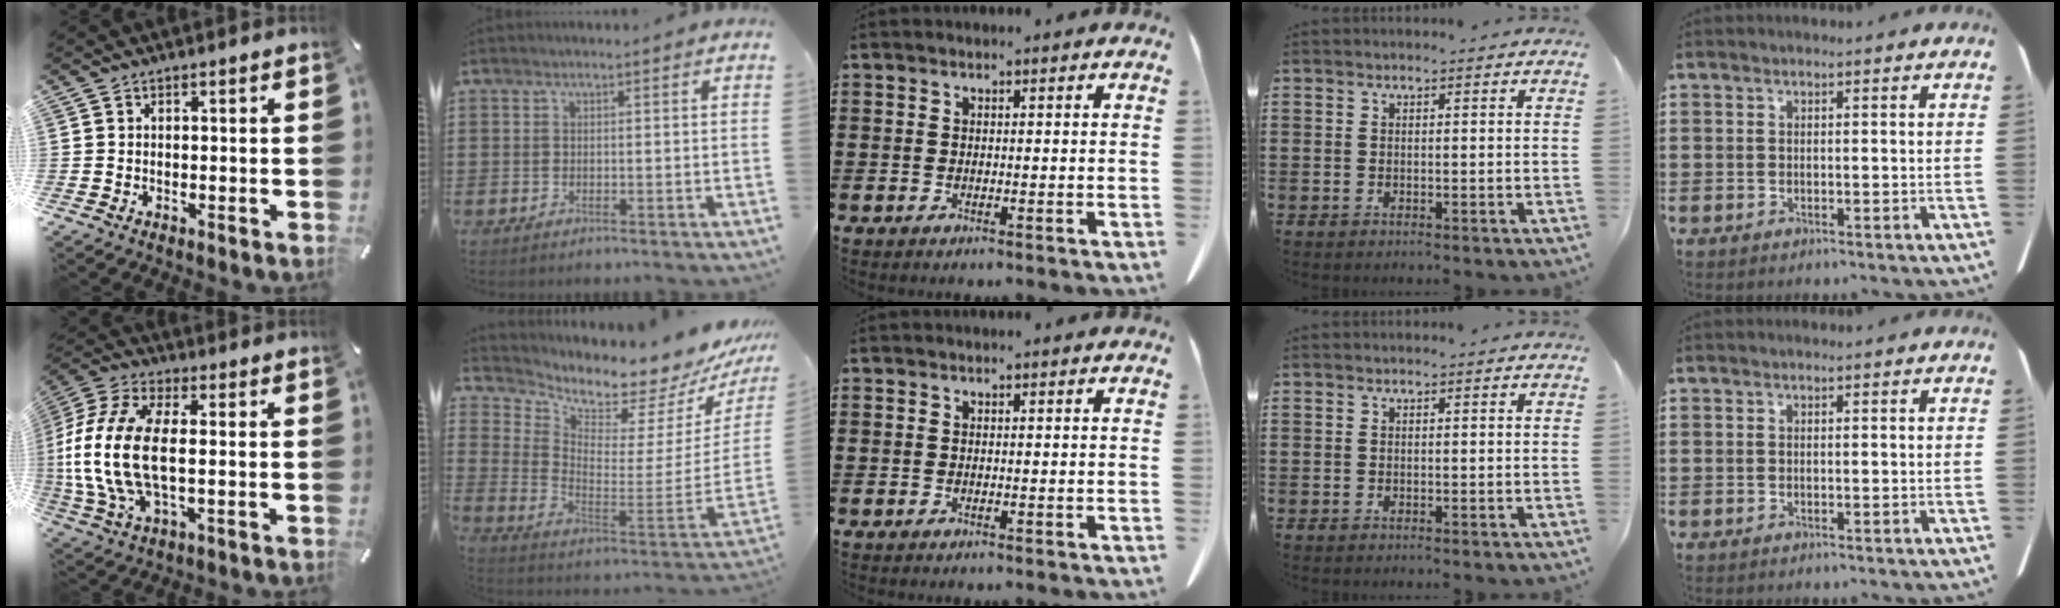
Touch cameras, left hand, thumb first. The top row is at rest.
{"thumb": {"total": 17.0, "force": [0.1, 8.4, 14.7], "torque": [-0.327, -0.012, 0.000]}, "index": {"total": 4.8, "force": [4.7, 0.7, 0.6], "torque": [-0.033, -0.074, 0.071]}}